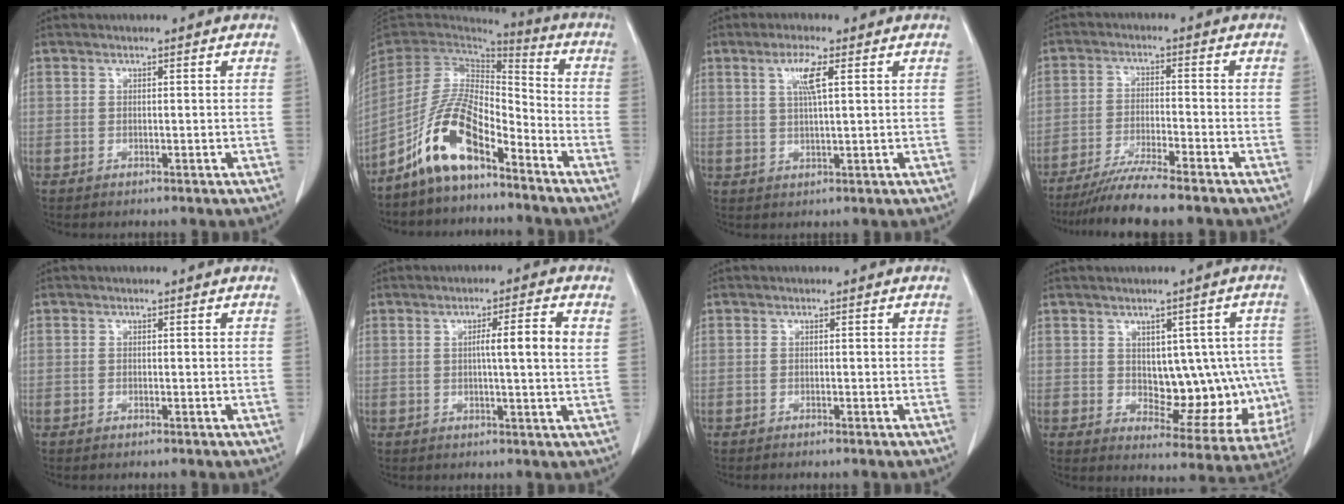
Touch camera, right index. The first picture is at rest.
{"total": 12.2, "force": [-7.7, 3.9, 8.6], "torque": [-0.185, 0.014, -0.149]}
{"total": 4.3, "force": [1.6, 0.2, 4.0], "torque": [-0.077, 0.003, 0.031]}
{"total": 8.5, "force": [-7.1, -0.6, 4.5], "torque": [-0.072, -0.026, -0.121]}
{"total": 0.0}
{"total": 4.8, "force": [1.2, -0.1, 4.6], "torque": [-0.070, 0.002, 0.015]}
{"total": 1.1, "force": [-0.9, 0.0, 0.6], "torque": [-0.011, -0.001, -0.011]}
{"total": 11.9, "force": [0.4, 6.7, 9.9], "torque": [-0.105, 0.014, 0.027]}